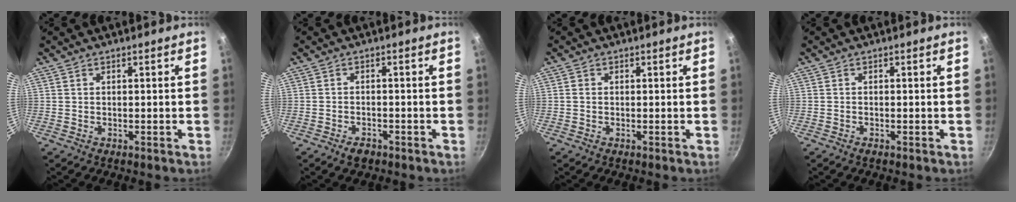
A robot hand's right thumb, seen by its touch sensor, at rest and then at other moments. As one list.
[{"total": 2.8, "force": [-1.9, 1.6, 1.3], "torque": [-0.019, 0.019, -0.026]}, {"total": 0.8, "force": [-0.1, 0.8, 0.3], "torque": [-0.006, 0.003, -0.004]}, {"total": 0.5, "force": [-0.4, 0.2, 0.3], "torque": [-0.007, 0.002, -0.009]}]